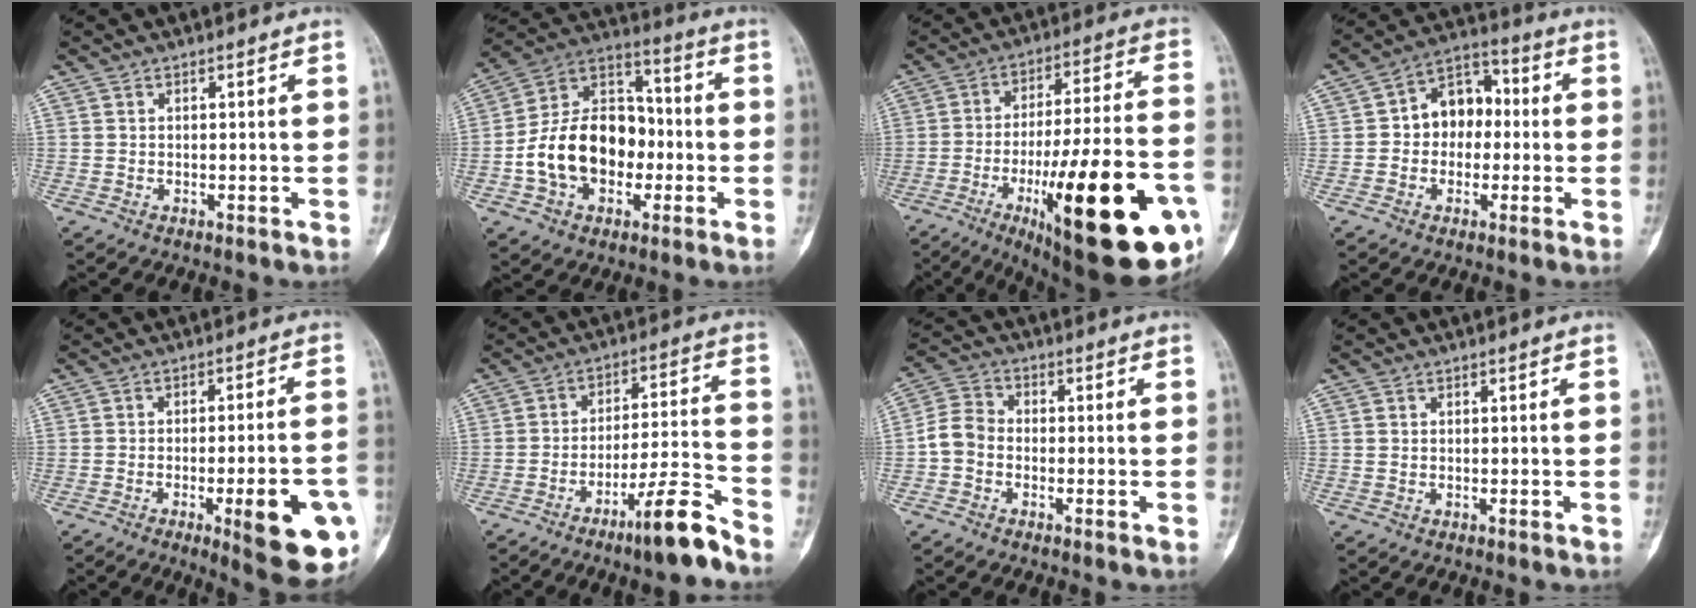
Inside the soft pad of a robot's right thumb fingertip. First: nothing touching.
{"total": 18.5, "force": [-3.5, 13.2, 12.4], "torque": [-0.180, 0.044, -0.061]}
{"total": 31.8, "force": [-11.8, 8.4, 28.3], "torque": [-0.376, 0.031, -0.164]}
{"total": 10.0, "force": [0.0, 7.6, 6.5], "torque": [-0.059, 0.037, -0.014]}
{"total": 16.0, "force": [-5.8, 3.6, 14.5], "torque": [-0.148, 0.015, -0.065]}
{"total": 11.7, "force": [-8.4, 1.0, 8.1], "torque": [-0.126, 0.064, -0.141]}
{"total": 5.6, "force": [-1.5, 4.5, 3.0], "torque": [-0.048, 0.018, -0.043]}
{"total": 0.5, "force": [0.1, 0.4, 0.3], "torque": [-0.005, 0.002, 0.003]}